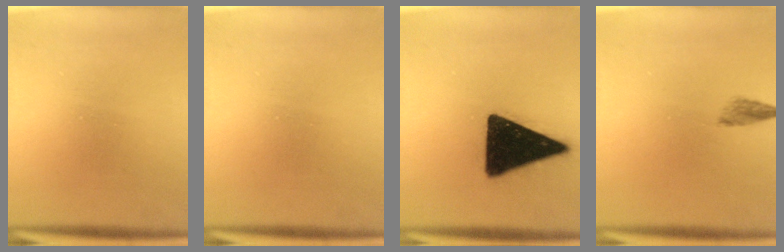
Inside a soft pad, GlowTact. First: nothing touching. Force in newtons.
{"total": 0.0}
{"total": 18.8}
{"total": 3.0}